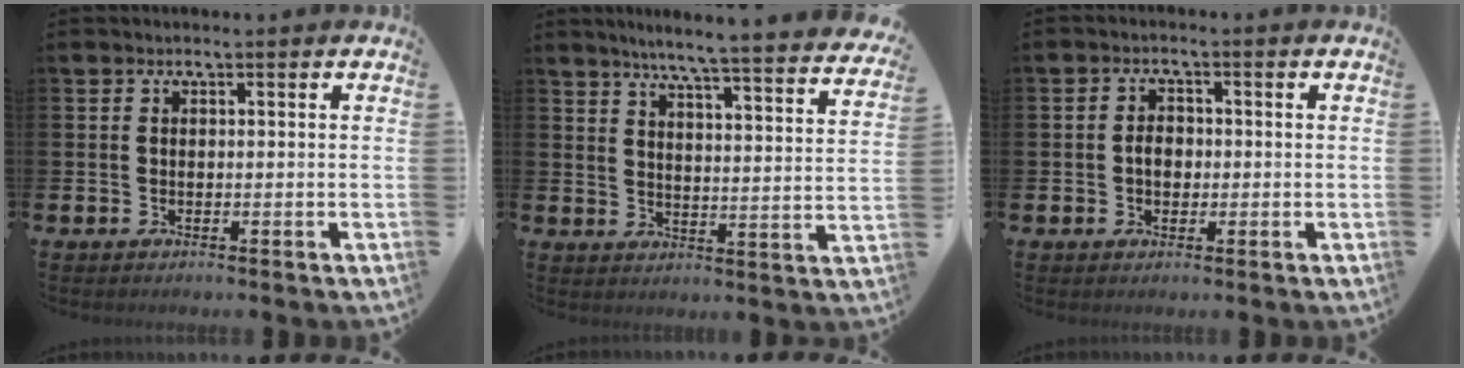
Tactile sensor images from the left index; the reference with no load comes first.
{"total": 5.7, "force": [5.3, -0.6, 2.0], "torque": [-0.053, -0.048, 0.084]}
{"total": 2.4, "force": [-0.2, 1.8, 1.7], "torque": [-0.022, 0.003, -0.008]}